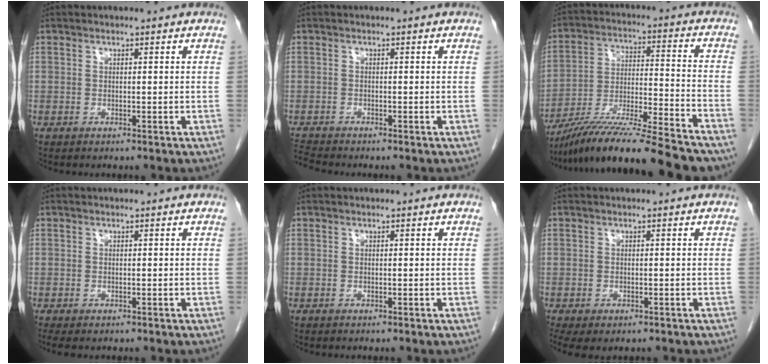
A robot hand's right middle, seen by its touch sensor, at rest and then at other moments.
{"total": 2.2, "force": [-2.1, -0.6, -0.1], "torque": [-0.013, -0.018, -0.040]}
{"total": 19.9, "force": [-17.1, 0.3, 10.2], "torque": [-0.176, -0.018, -0.291]}
{"total": 1.6, "force": [-1.2, 0.7, 0.8], "torque": [-0.016, -0.005, -0.015]}
{"total": 0.0}
{"total": 4.9, "force": [-3.2, 2.7, 2.7], "torque": [-0.054, -0.013, -0.046]}